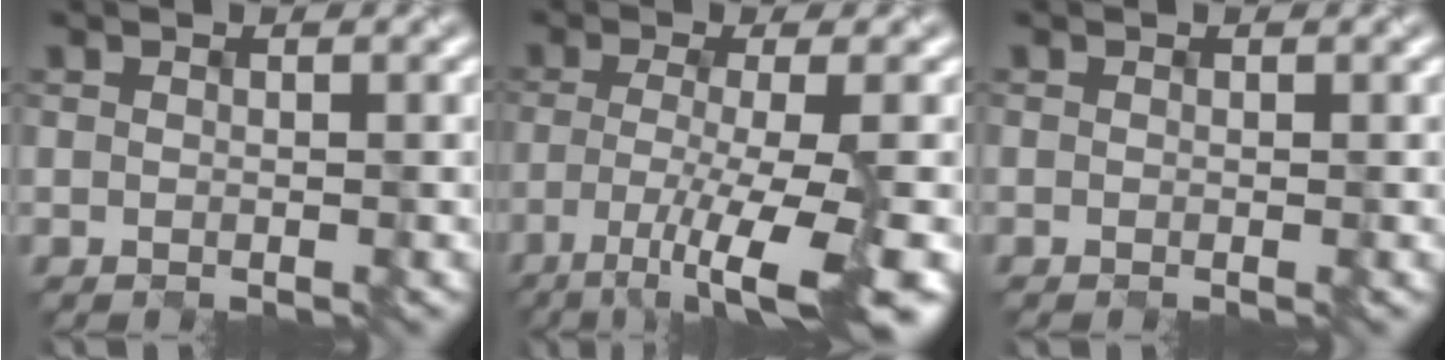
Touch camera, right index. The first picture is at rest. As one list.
[{"total": 7.6, "force": [-2.8, 1.5, 6.9], "torque": [-0.105, -0.014, -0.049]}, {"total": 0.0}]